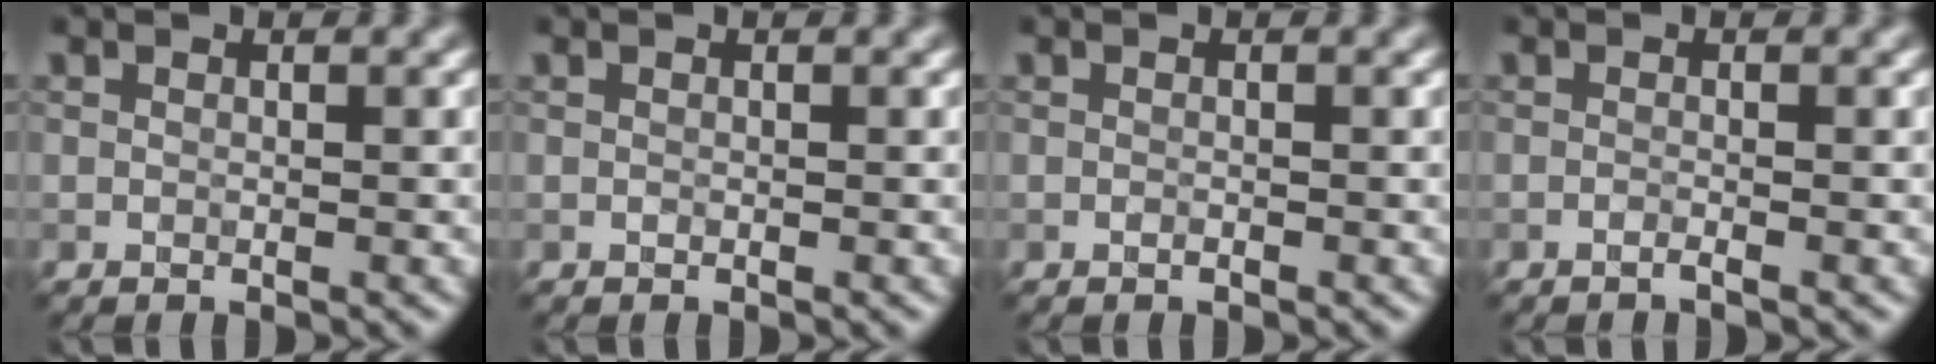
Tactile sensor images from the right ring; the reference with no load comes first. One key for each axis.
{"total": 0.0}
{"total": 0.0}
{"total": 0.5, "fx": -0.4, "fy": -0.1, "fz": 0.3, "tx": -0.006, "ty": -0.002, "tz": -0.008}